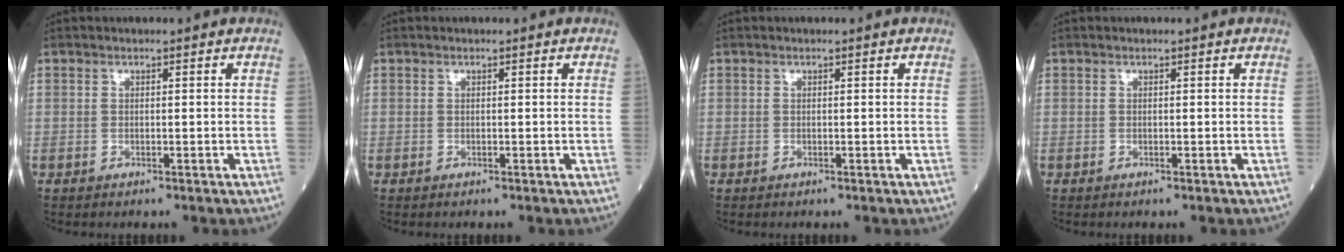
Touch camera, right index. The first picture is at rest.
{"total": 0.0}
{"total": 0.0}
{"total": 0.0}